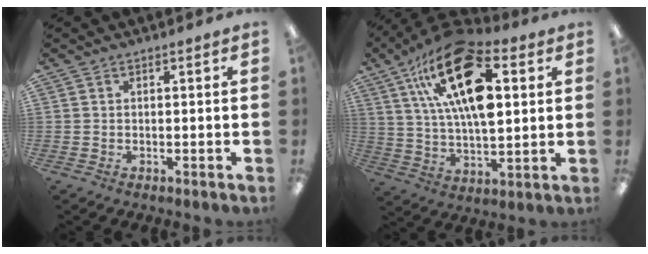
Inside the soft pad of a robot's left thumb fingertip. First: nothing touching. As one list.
[{"total": 23.2, "force": [10.1, 10.9, 17.8], "torque": [-0.320, -0.037, 0.162]}]